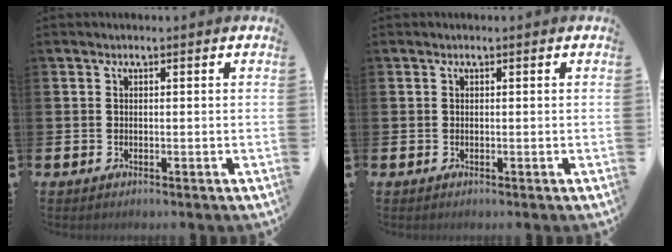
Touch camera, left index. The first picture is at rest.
{"total": 0.0}